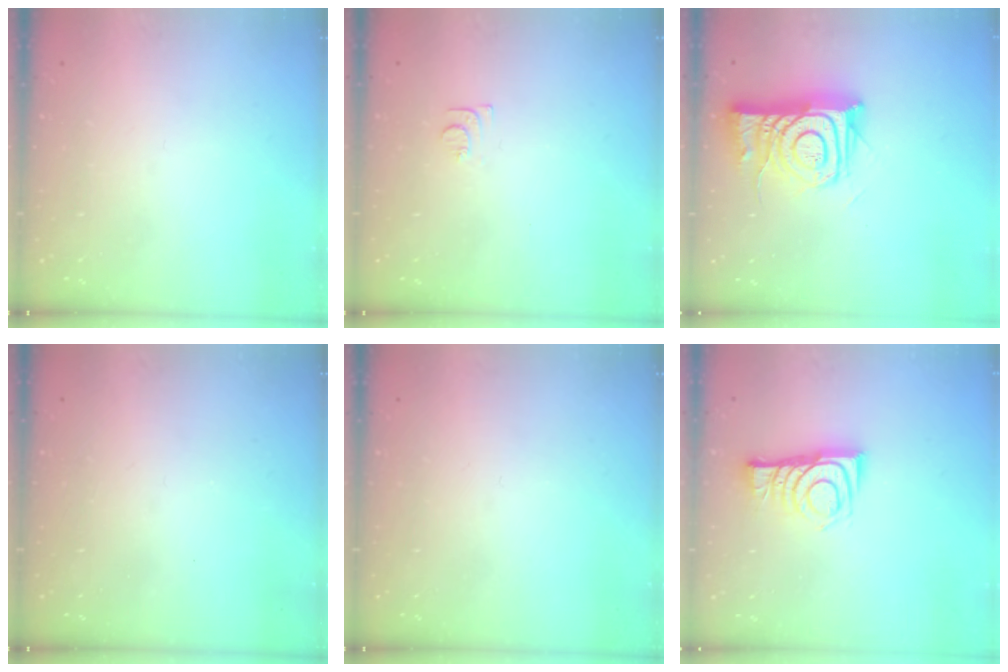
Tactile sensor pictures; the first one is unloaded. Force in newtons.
{"total": 6.6, "press": 6.6, "slide": 0.7}
{"total": 11.6, "press": 11.5, "slide": 1.0}
{"total": 2.5, "press": 2.4, "slide": 0.4}
{"total": 0.0}
{"total": 9.0, "press": 9.0, "slide": 0.2}